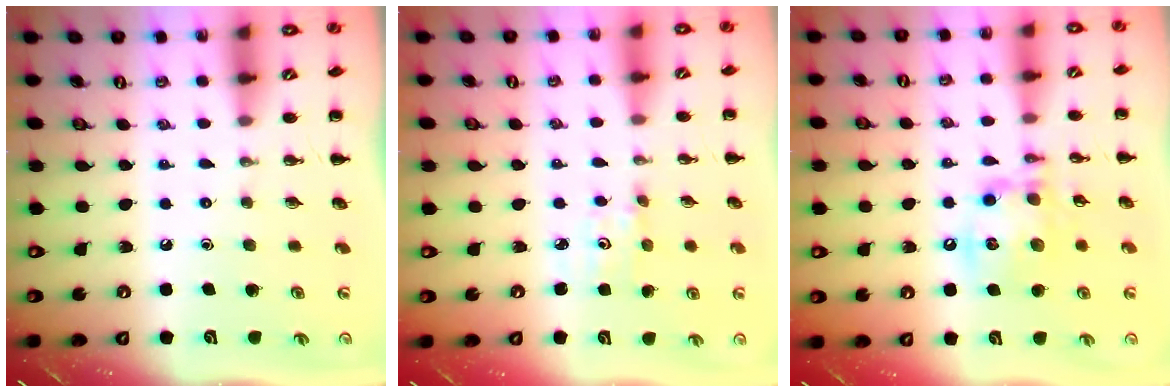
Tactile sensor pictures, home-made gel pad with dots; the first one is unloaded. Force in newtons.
{"total": 2.8, "press": 2.7, "slide": 0.8}
{"total": 14.9, "press": 14.7, "slide": 2.6}